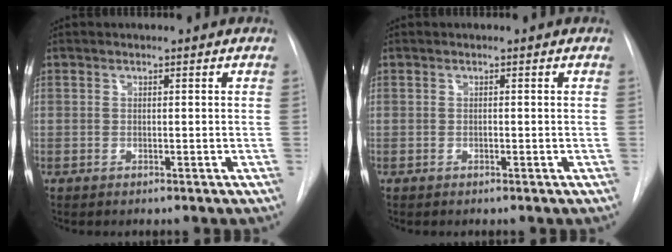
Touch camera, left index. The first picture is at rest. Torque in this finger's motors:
{"motor_torque": [0.04, 0.00, -0.03, -0.01]}